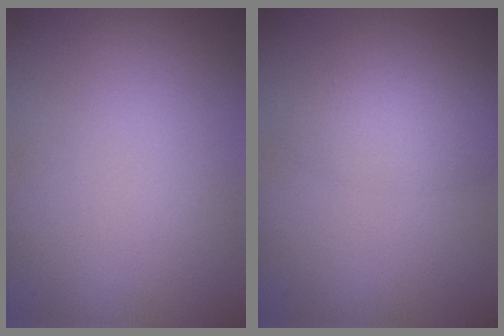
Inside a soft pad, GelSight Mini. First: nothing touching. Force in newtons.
{"total": 2.7, "press": 2.7, "slide": 0.1}